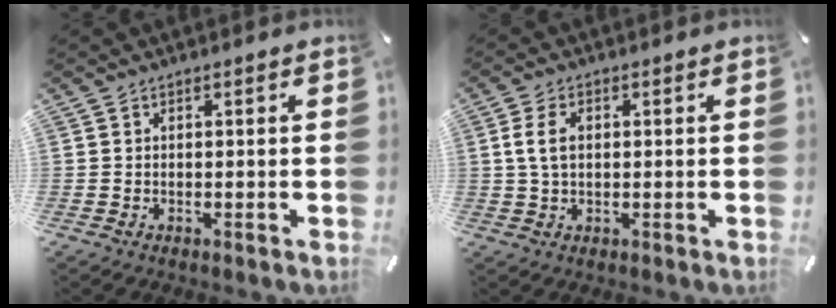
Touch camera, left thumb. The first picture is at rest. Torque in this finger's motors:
{"motor_torque": [0.49, 0.54, 0.31, -0.19, 0.15]}